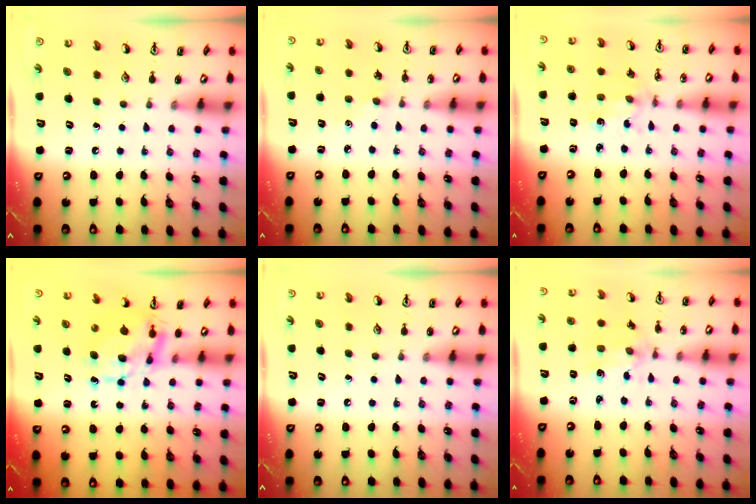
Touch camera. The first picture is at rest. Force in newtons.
{"total": 1.1, "press": 1.1, "slide": 0.2}
{"total": 2.0, "press": 2.0, "slide": 0.3}
{"total": 7.2, "press": 7.2, "slide": 0.6}
{"total": 0.0}
{"total": 2.9, "press": 2.8, "slide": 0.9}